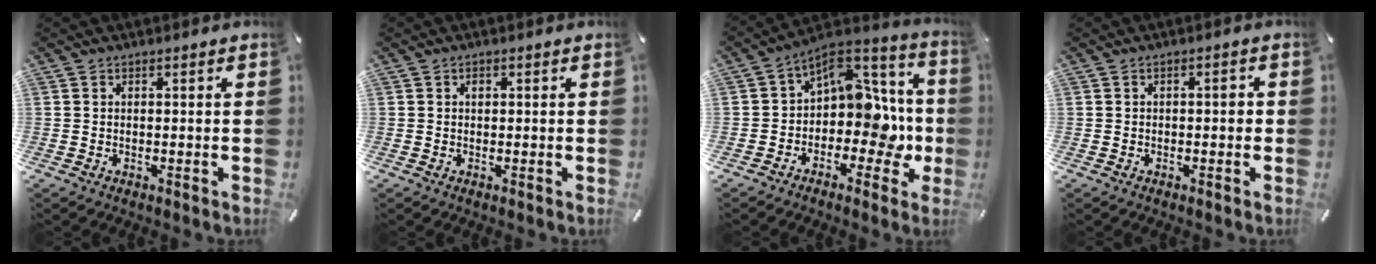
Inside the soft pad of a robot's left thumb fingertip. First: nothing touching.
{"total": 0.8, "force": [0.2, 0.6, 0.5], "torque": [-0.011, 0.002, 0.004]}
{"total": 12.9, "force": [-0.5, 9.2, 9.1], "torque": [-0.110, -0.009, -0.009]}
{"total": 1.7, "force": [-0.3, 0.9, 1.4], "torque": [-0.027, 0.006, -0.009]}